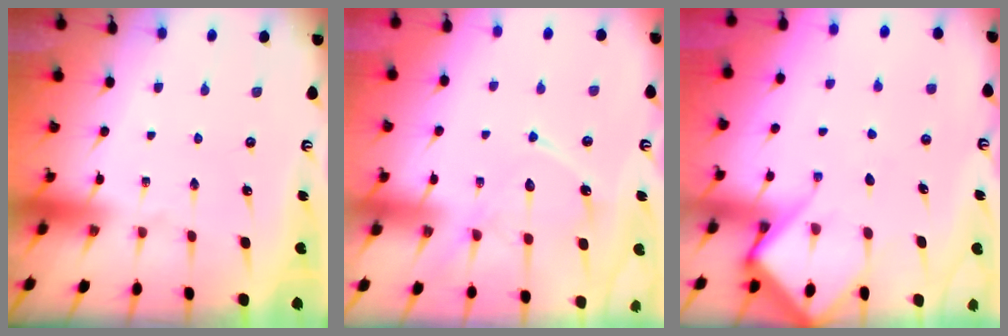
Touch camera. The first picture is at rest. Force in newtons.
{"total": 13.1, "press": 13.1, "slide": 1.1}
{"total": 8.6, "press": 8.5, "slide": 0.9}